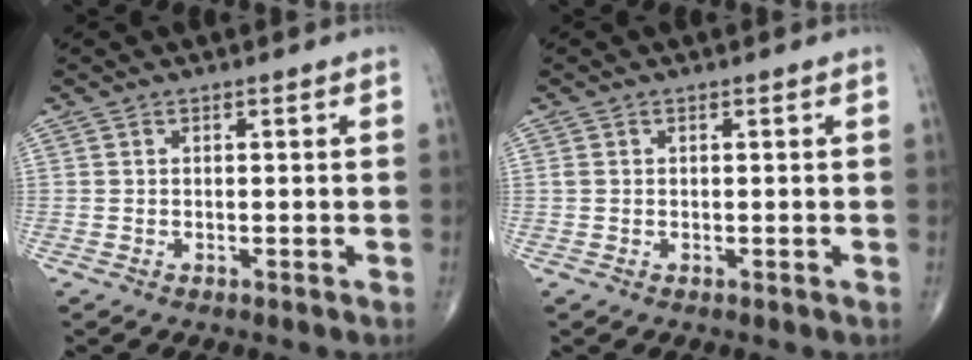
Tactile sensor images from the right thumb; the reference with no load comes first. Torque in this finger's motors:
{"motor_torque": [-0.47, -0.03, 0.22, 0.08, 0.00]}